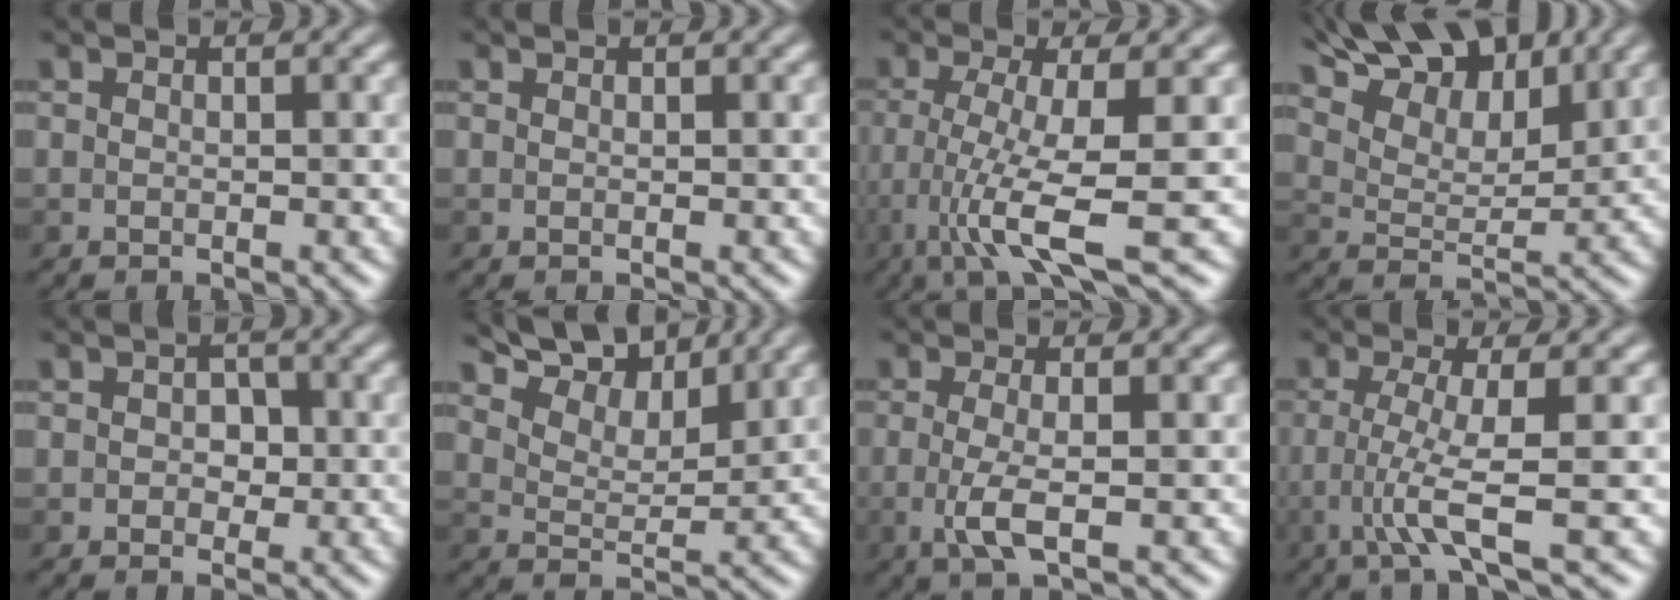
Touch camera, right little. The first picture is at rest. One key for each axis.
{"total": 0.0}
{"total": 6.9, "fx": -2.6, "fy": 0.7, "fz": 6.4, "tx": -0.127, "ty": -0.004, "tz": -0.047}
{"total": 13.3, "fx": 9.9, "fy": 5.5, "fz": 7.0, "tx": -0.127, "ty": 0.009, "tz": 0.162}
{"total": 2.4, "fx": 0.3, "fy": 2.2, "fz": 1.0, "tx": 0.011, "ty": 0.009, "tz": -0.013}
{"total": 7.5, "fx": 6.1, "fy": 2.7, "fz": 3.4, "tx": -0.054, "ty": -0.004, "tz": 0.104}
{"total": 2.8, "fx": -0.8, "fy": 0.6, "fz": 2.6, "tx": -0.065, "ty": -0.003, "tz": -0.016}
{"total": 4.0, "fx": -1.5, "fy": -0.2, "fz": 3.6, "tx": -0.080, "ty": 0.001, "tz": -0.031}